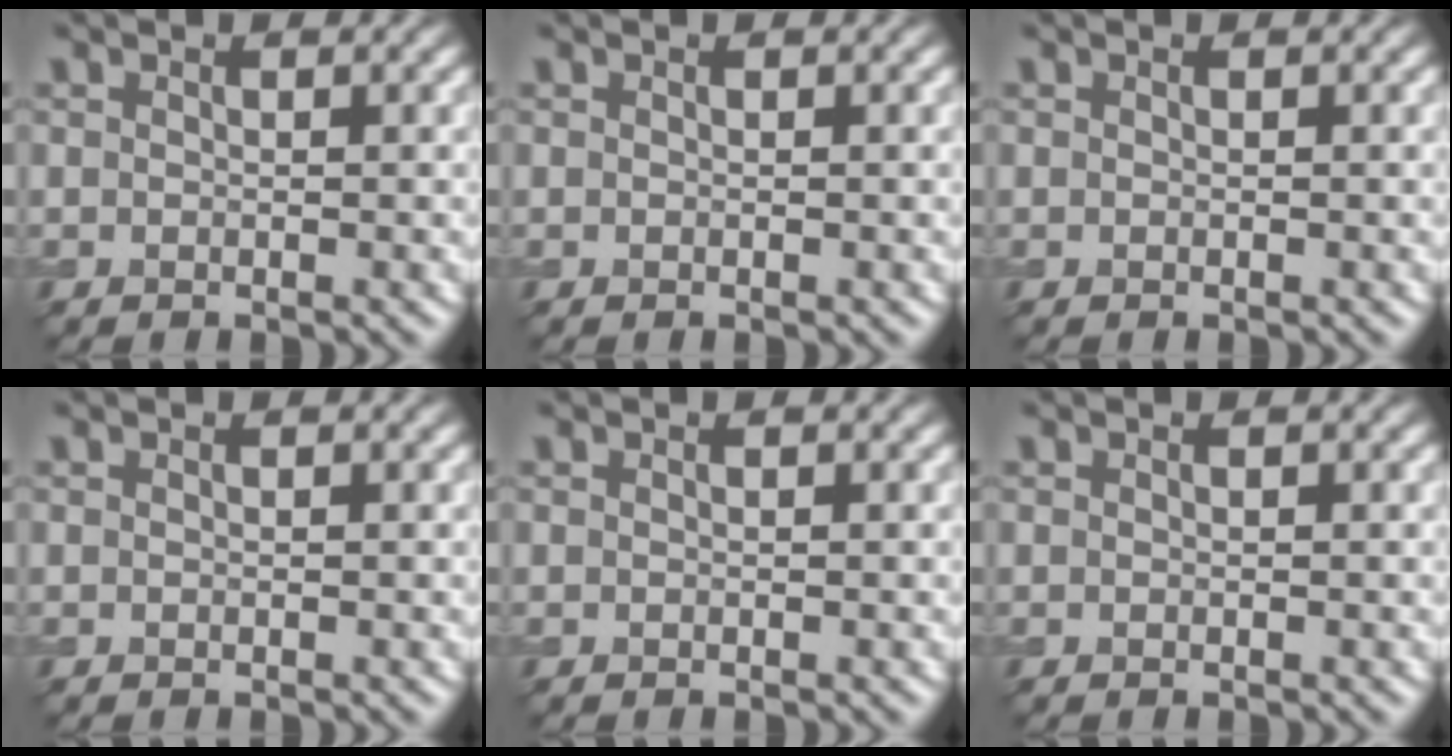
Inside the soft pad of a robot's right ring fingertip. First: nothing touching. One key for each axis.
{"total": 0.0}
{"total": 0.0}
{"total": 0.0}
{"total": 0.0}
{"total": 0.0}